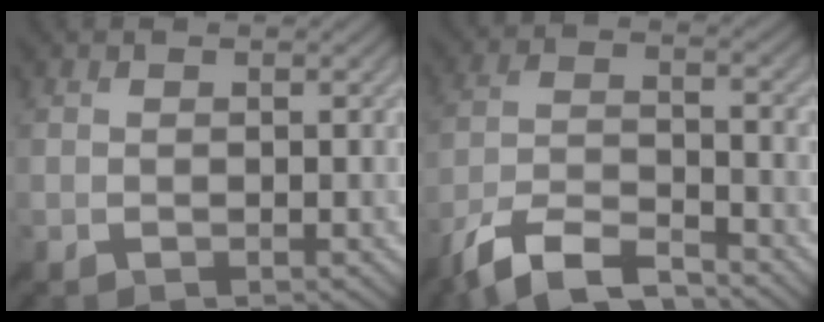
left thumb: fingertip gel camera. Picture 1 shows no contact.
{"total": 9.4, "force": [-7.6, 2.4, 5.0], "torque": [-0.103, -0.004, -0.156]}